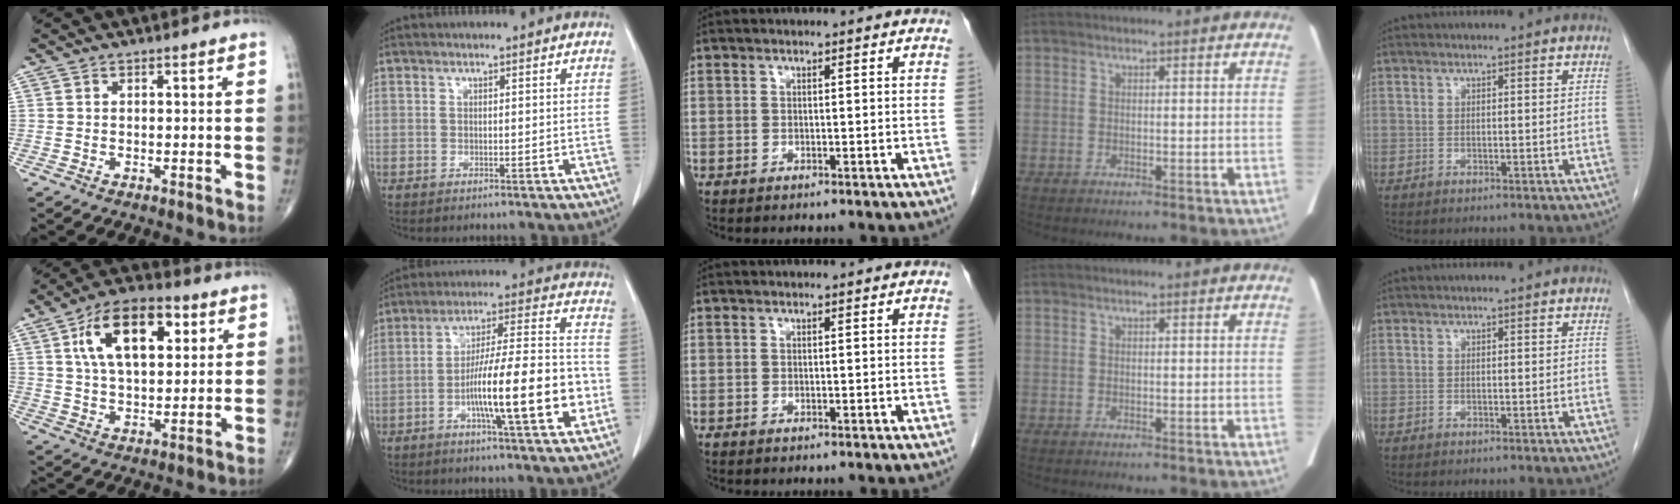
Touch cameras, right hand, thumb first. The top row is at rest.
{"thumb": {"total": 15.7, "force": [5.4, 8.2, 12.2], "torque": [-0.185, 0.000, 0.088]}, "index": {"total": 16.6, "force": [-4.6, 1.5, 15.9], "torque": [-0.264, 0.007, -0.073]}}